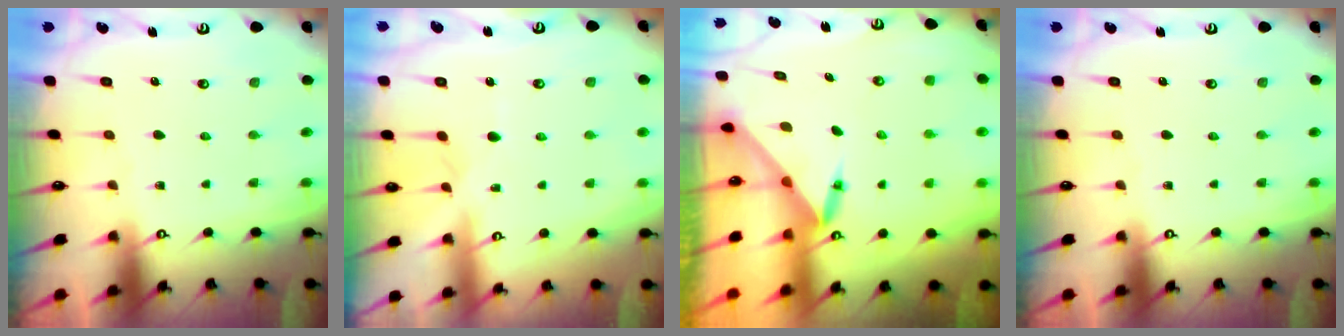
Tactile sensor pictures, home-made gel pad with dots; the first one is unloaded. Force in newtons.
{"total": 7.1, "press": 7.1, "slide": 0.8}
{"total": 3.6, "press": 3.6, "slide": 0.3}
{"total": 0.0}